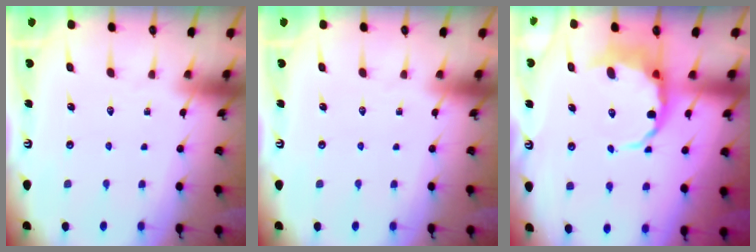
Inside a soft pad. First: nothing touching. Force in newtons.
{"total": 0.0}
{"total": 7.3, "press": 6.8, "slide": 2.6}